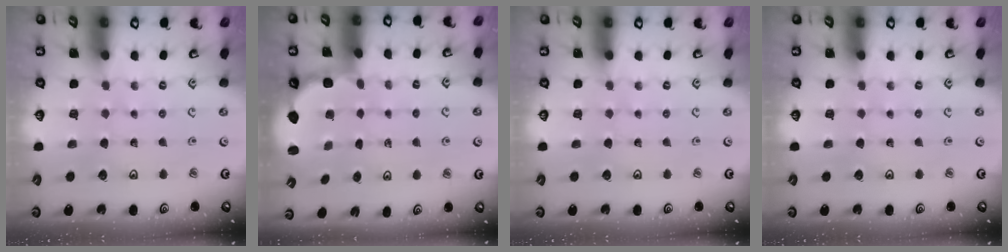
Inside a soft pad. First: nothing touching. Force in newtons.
{"total": 2.9, "press": 2.6, "slide": 1.2}
{"total": 0.0}
{"total": 0.0}